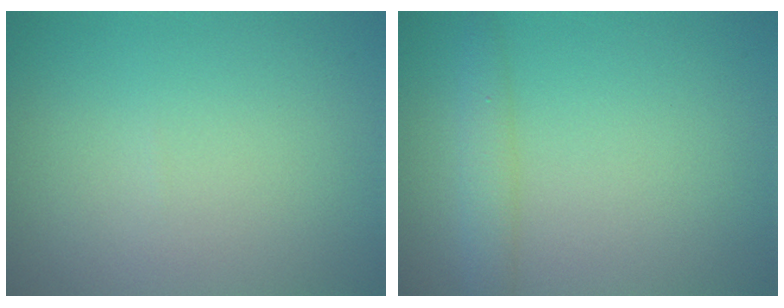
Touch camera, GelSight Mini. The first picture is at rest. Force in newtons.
{"total": 2.0, "press": 2.0, "slide": 0.0}